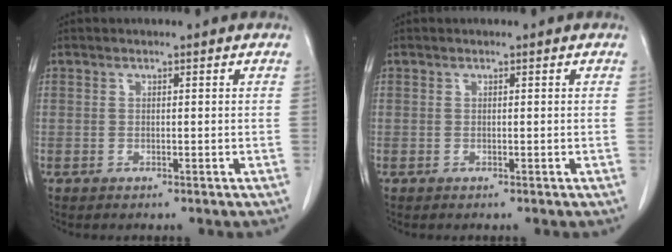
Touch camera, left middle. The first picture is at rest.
{"total": 0.0}